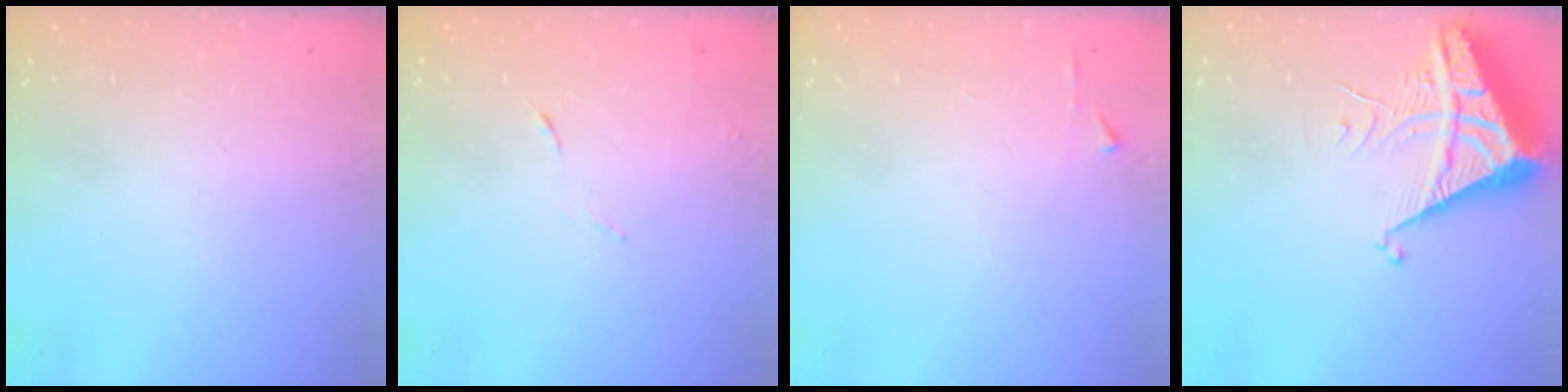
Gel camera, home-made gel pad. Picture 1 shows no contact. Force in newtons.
{"total": 4.8, "press": 4.7, "slide": 0.8}
{"total": 3.2, "press": 3.2, "slide": 0.4}
{"total": 6.6, "press": 6.6, "slide": 0.6}